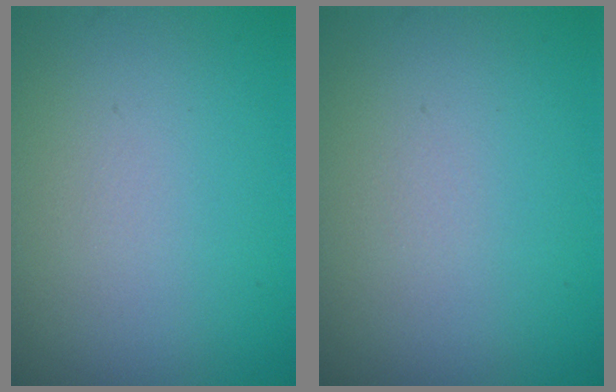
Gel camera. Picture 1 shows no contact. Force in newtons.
{"total": 0.0}